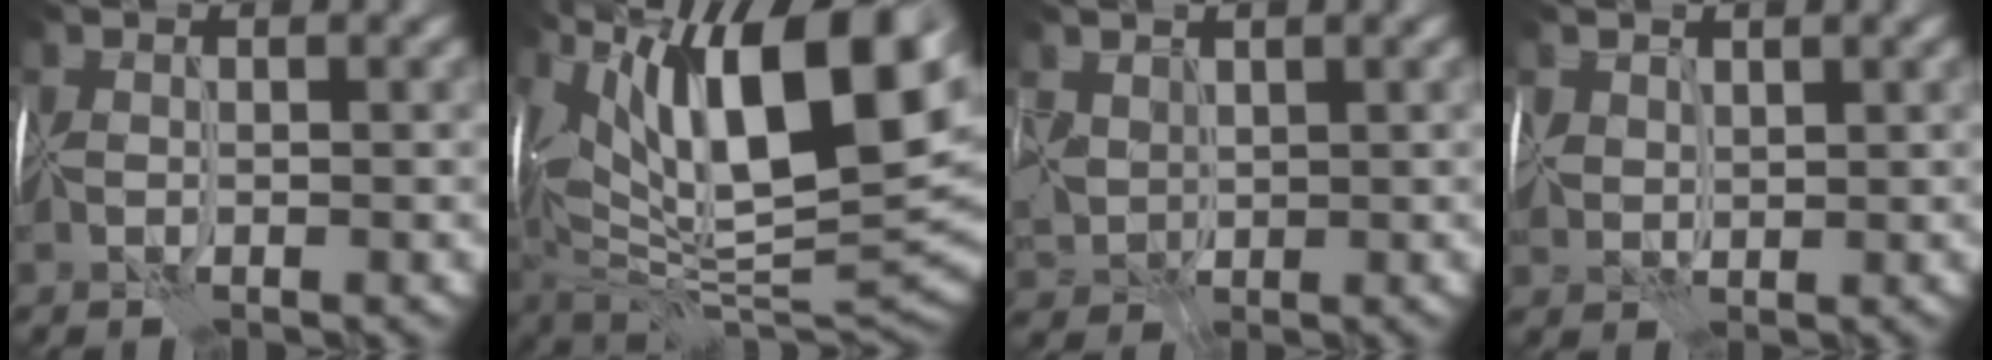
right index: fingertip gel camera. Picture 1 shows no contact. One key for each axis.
{"total": 16.5, "fx": 6.7, "fy": 6.8, "fz": 13.5, "tx": -0.208, "ty": 0.032, "tz": 0.121}
{"total": 2.3, "fx": 2.0, "fy": 0.9, "fz": -0.8, "tx": -0.003, "ty": 0.007, "tz": 0.046}
{"total": 2.0, "fx": 1.8, "fy": 0.5, "fz": -0.5, "tx": 0.003, "ty": 0.011, "tz": 0.037}